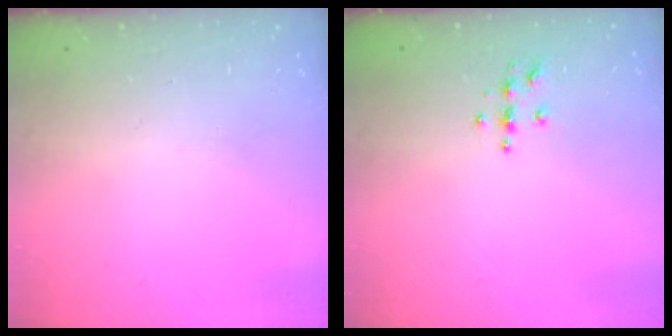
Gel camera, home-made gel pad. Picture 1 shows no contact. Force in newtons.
{"total": 3.9, "press": 3.8, "slide": 0.4}